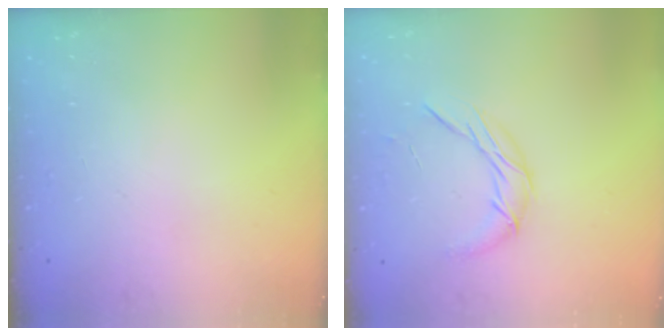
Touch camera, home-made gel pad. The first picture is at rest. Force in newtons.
{"total": 7.9, "press": 7.9, "slide": 0.2}